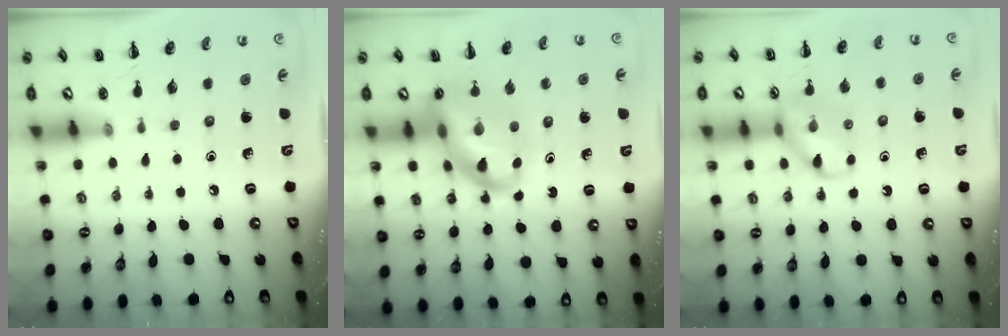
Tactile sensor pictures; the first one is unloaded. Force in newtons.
{"total": 14.1, "press": 13.7, "slide": 3.6}
{"total": 12.3, "press": 12.2, "slide": 1.6}